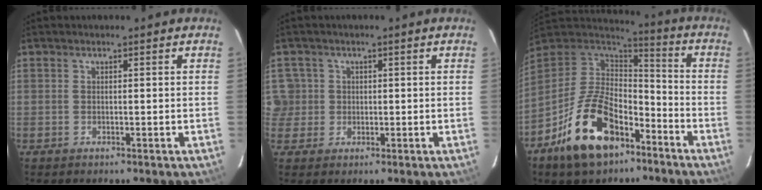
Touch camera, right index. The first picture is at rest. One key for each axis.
{"total": 4.1, "fx": 0.3, "fy": 4.1, "fz": 0.1, "tx": 0.018, "ty": 0.023, "tz": 0.008}
{"total": 19.6, "fx": -10.8, "fy": 10.8, "fz": 12.3, "tx": -0.254, "ty": 0.007, "tz": -0.180}